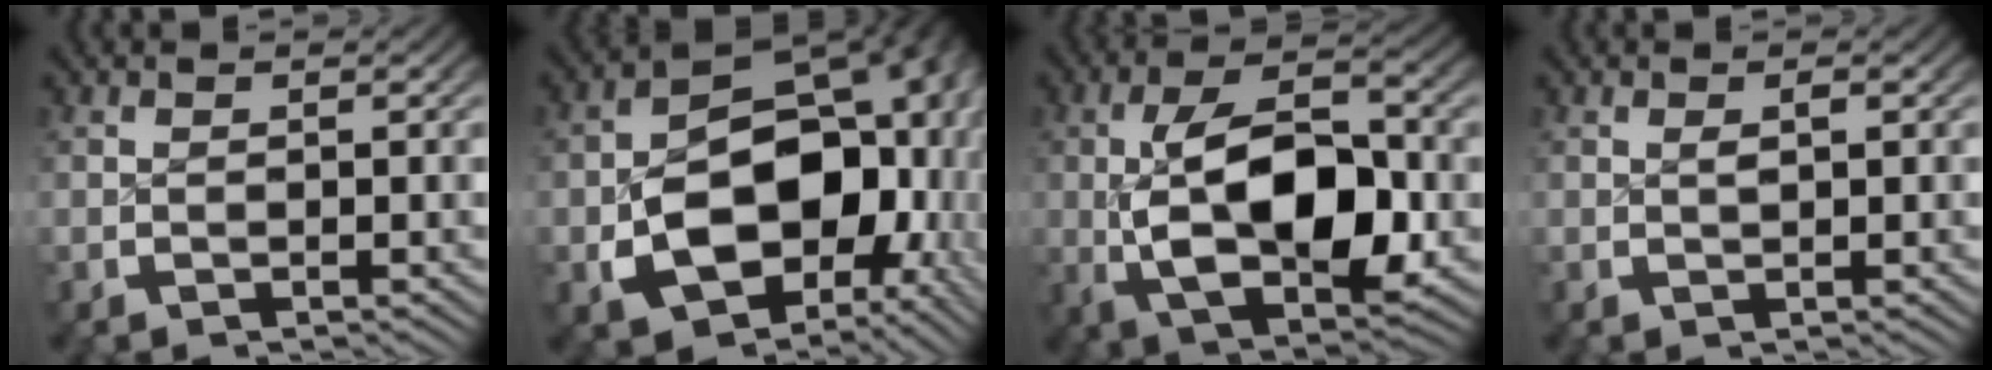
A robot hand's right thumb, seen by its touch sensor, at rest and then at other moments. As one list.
[{"total": 20.1, "force": [-2.9, 14.1, 14.1], "torque": [-0.249, -0.060, -0.022]}, {"total": 12.8, "force": [-0.7, 7.2, 10.5], "torque": [-0.201, -0.034, 0.005]}, {"total": 0.7, "force": [0.2, 0.3, 0.7], "torque": [-0.013, -0.003, 0.008]}]